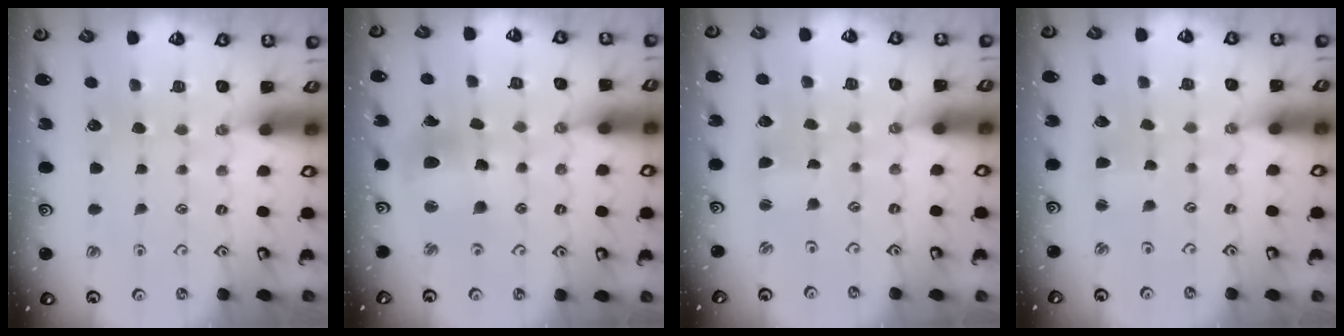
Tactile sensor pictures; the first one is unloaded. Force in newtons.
{"total": 12.1, "press": 11.9, "slide": 2.0}
{"total": 1.1, "press": 1.0, "slide": 0.3}
{"total": 3.0, "press": 3.0, "slide": 0.3}